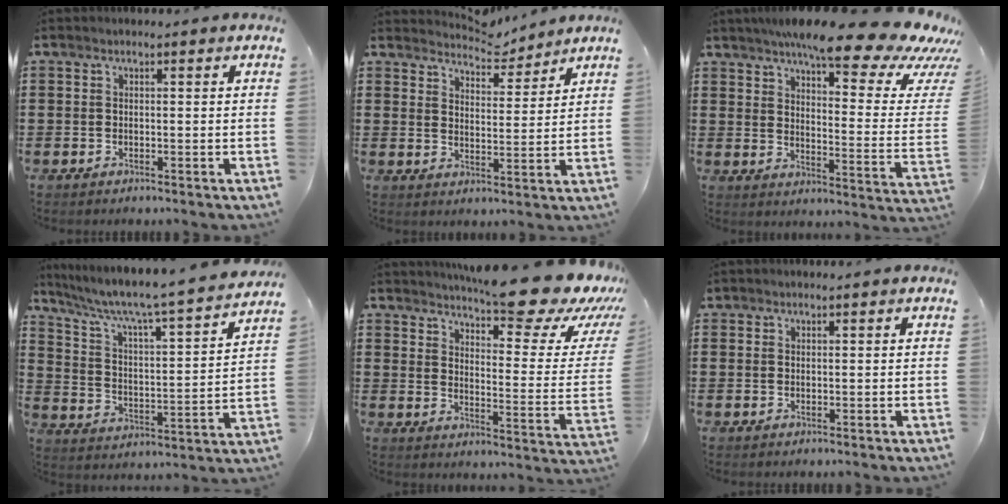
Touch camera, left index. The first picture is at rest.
{"total": 4.8, "force": [4.7, 0.8, 0.3], "torque": [-0.019, -0.025, 0.082]}
{"total": 12.5, "force": [9.7, 1.3, 7.8], "torque": [-0.137, -0.067, 0.157]}
{"total": 5.4, "force": [4.6, -0.1, 2.8], "torque": [-0.078, -0.049, 0.067]}
{"total": 13.2, "force": [11.2, 1.5, 6.8], "torque": [-0.109, -0.085, 0.182]}
{"total": 0.6, "force": [0.4, 0.4, 0.0], "torque": [-0.003, 0.002, 0.009]}